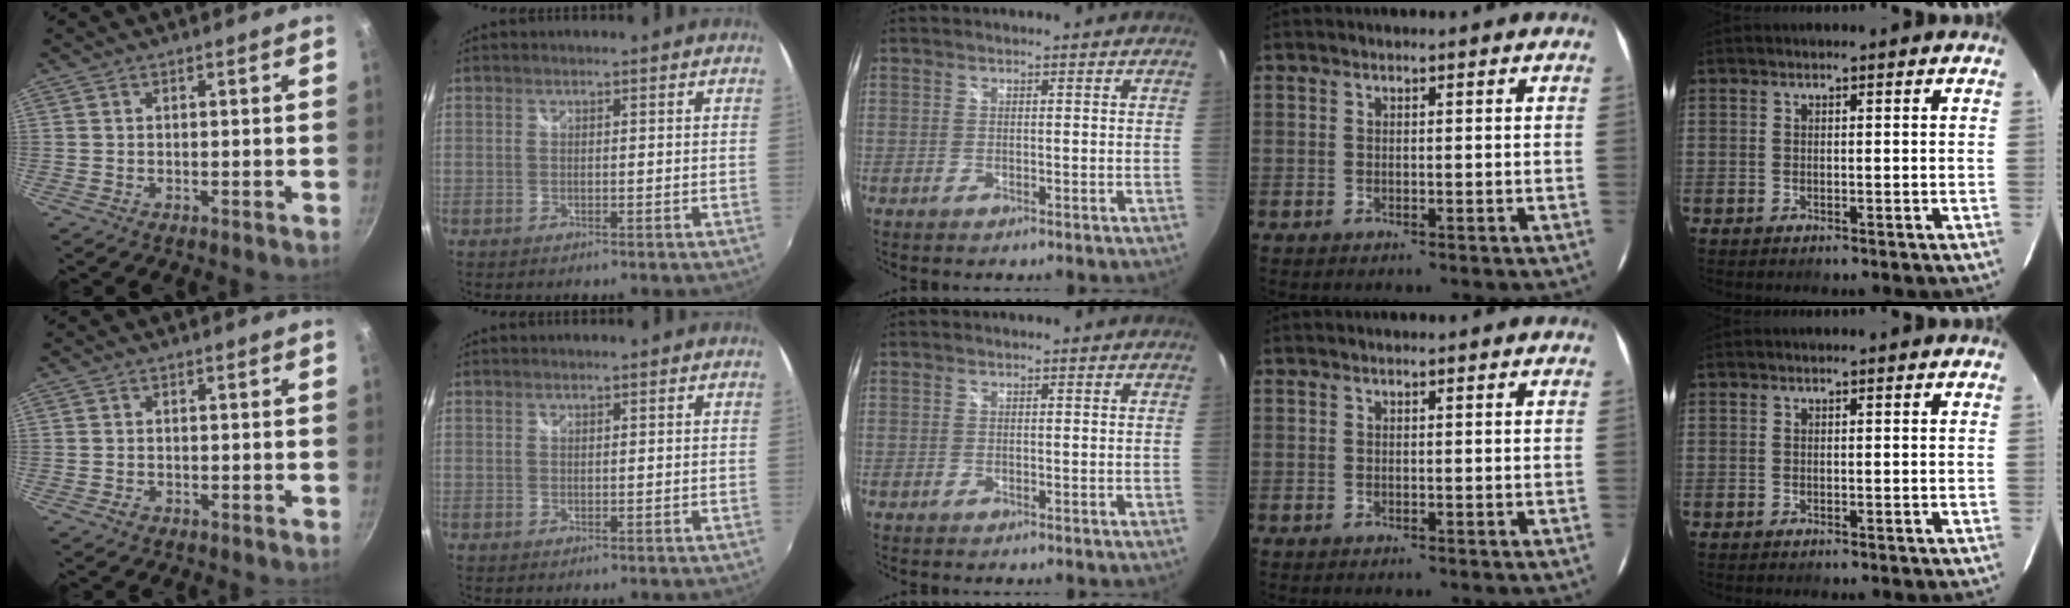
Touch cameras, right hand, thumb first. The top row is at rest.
{"thumb": {"total": 1.2, "force": [-0.7, 0.9, 0.5], "torque": [-0.008, 0.002, -0.011]}}